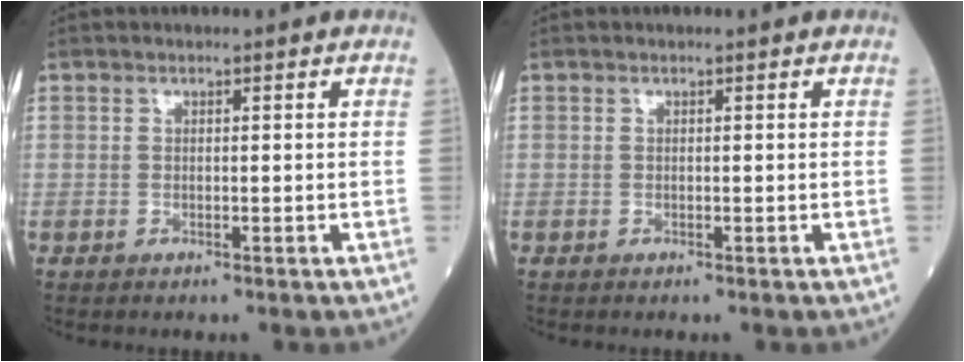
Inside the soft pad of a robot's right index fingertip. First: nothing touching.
{"total": 0.0}